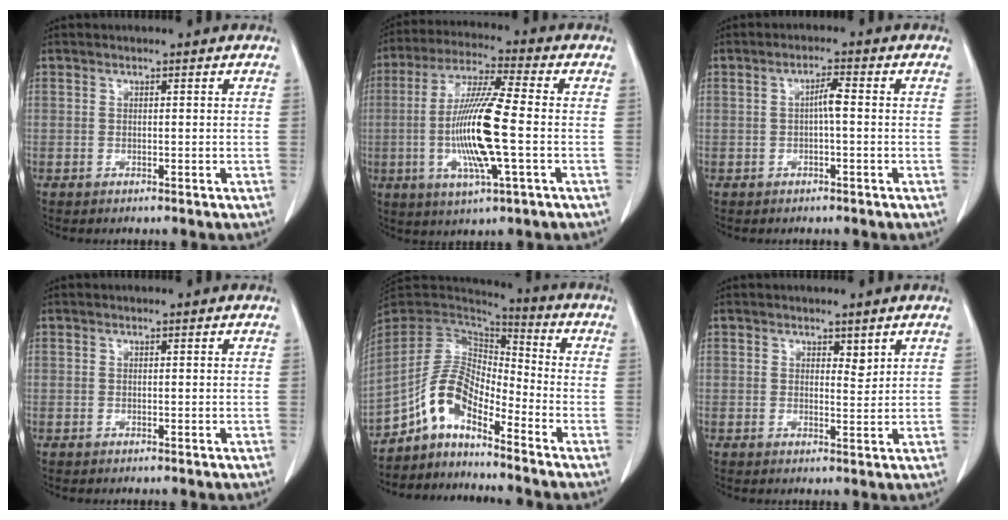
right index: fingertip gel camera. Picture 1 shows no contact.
{"total": 14.0, "force": [-2.0, 0.9, 13.8], "torque": [-0.274, -0.008, -0.041]}
{"total": 2.5, "force": [-0.2, 0.2, 2.4], "torque": [-0.042, 0.004, -0.003]}
{"total": 0.0}
{"total": 9.6, "force": [-6.7, 3.3, 6.0], "torque": [-0.127, 0.034, -0.129]}
{"total": 1.7, "force": [1.2, 0.8, 1.0], "torque": [-0.013, -0.009, 0.021]}